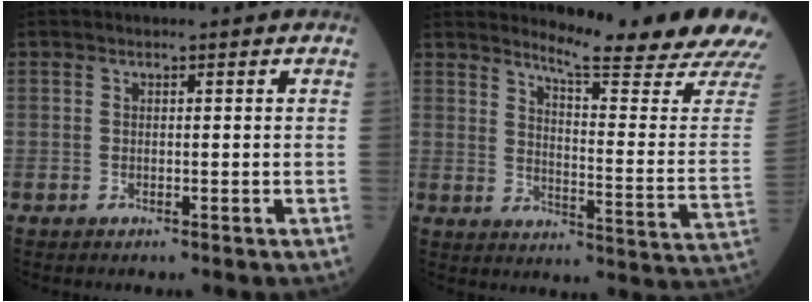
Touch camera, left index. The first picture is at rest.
{"total": 17.5, "force": [16.2, -1.9, 6.4], "torque": [-0.102, -0.117, 0.197]}